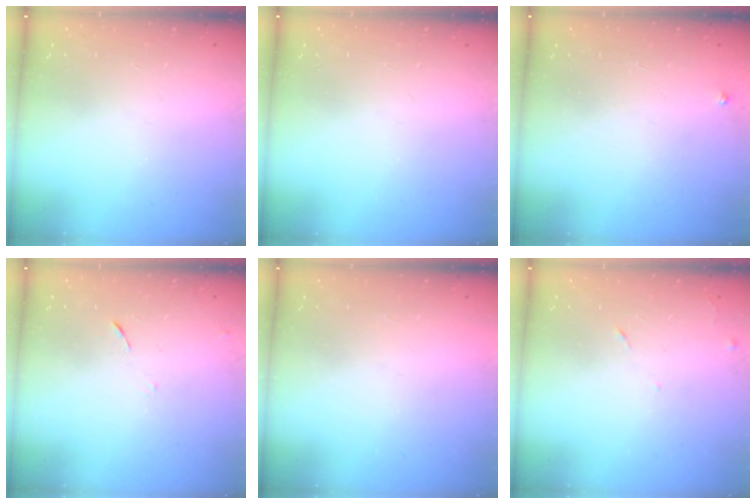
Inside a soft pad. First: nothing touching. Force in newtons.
{"total": 0.0}
{"total": 2.7, "press": 2.7, "slide": 0.3}
{"total": 6.3, "press": 6.2, "slide": 0.6}
{"total": 1.5, "press": 1.5, "slide": 0.1}
{"total": 5.5, "press": 5.5, "slide": 0.8}